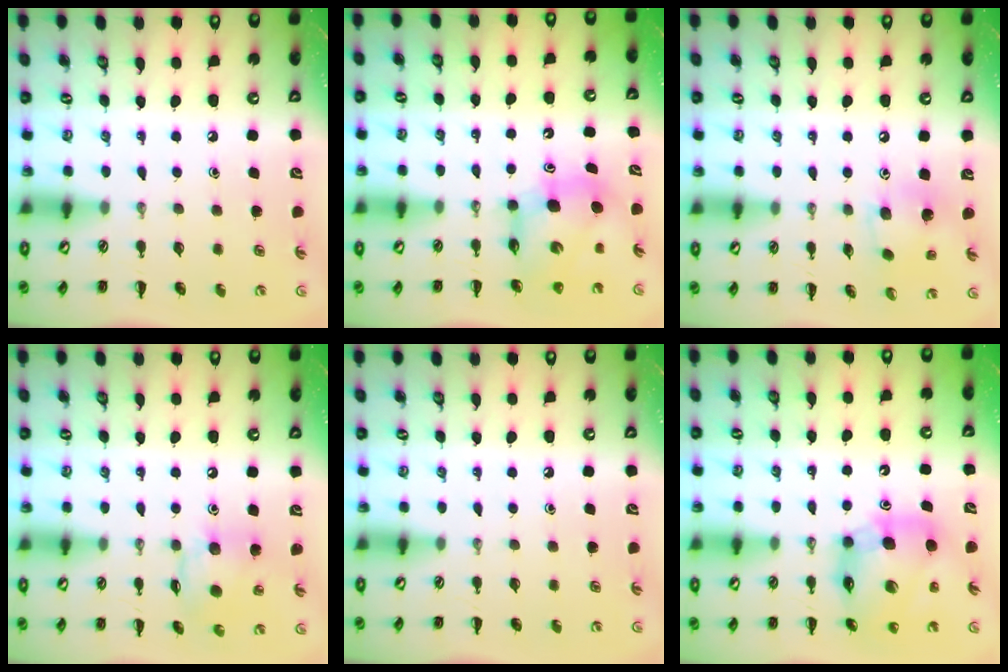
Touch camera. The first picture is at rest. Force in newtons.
{"total": 8.2, "press": 7.9, "slide": 2.5}
{"total": 8.5, "press": 8.3, "slide": 2.2}
{"total": 10.7, "press": 10.6, "slide": 1.4}
{"total": 0.0}
{"total": 12.2, "press": 11.7, "slide": 3.3}